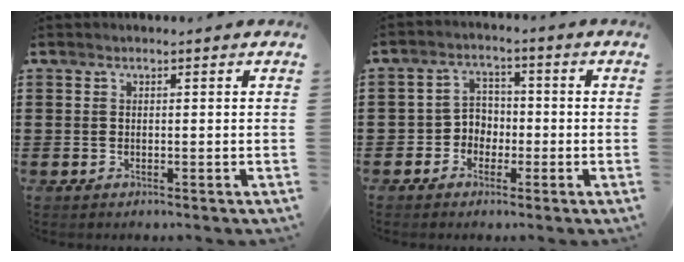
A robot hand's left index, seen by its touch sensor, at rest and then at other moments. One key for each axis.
{"total": 3.8, "fx": -2.0, "fy": 3.2, "fz": 0.8, "tx": -0.030, "ty": 0.010, "tz": -0.044}